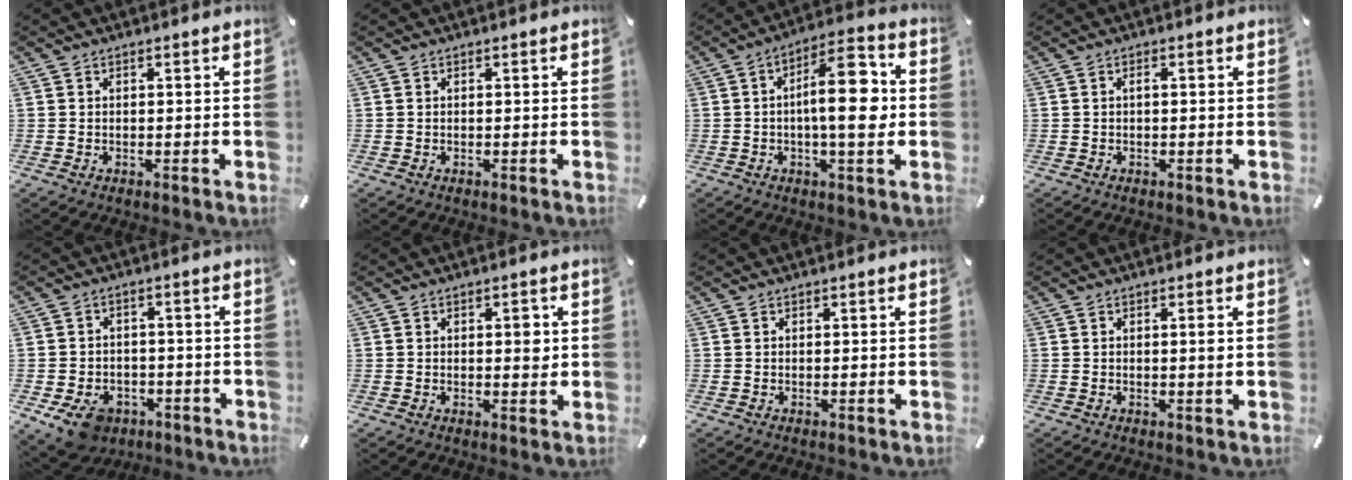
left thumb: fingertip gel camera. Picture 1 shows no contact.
{"total": 0.0}
{"total": 15.2, "force": [0.3, 5.1, 14.3], "torque": [-0.213, 0.002, -0.003]}
{"total": 1.0, "force": [-0.1, 0.2, 1.0], "torque": [-0.021, 0.000, -0.002]}
{"total": 8.6, "force": [-4.8, 5.8, 4.0], "torque": [-0.071, 0.030, -0.085]}
{"total": 4.2, "force": [0.7, 2.3, 3.5], "torque": [-0.029, -0.008, 0.001]}
{"total": 0.0}
{"total": 1.4, "force": [0.1, 0.0, 1.4], "torque": [-0.027, -0.002, 0.001]}